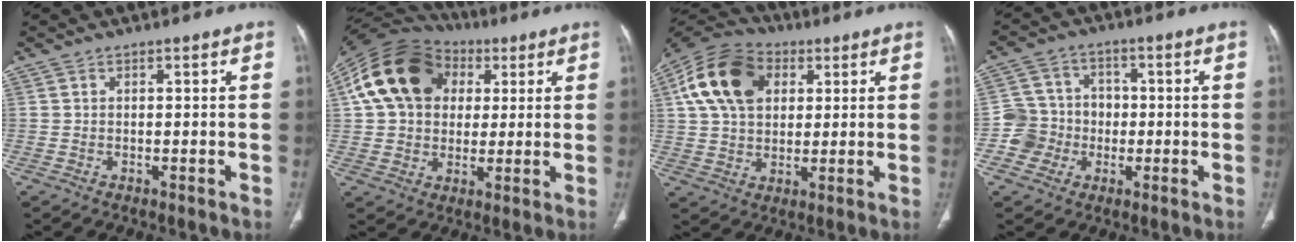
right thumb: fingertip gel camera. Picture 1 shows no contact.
{"total": 18.9, "force": [5.0, 14.4, 11.1], "torque": [-0.196, 0.020, 0.083]}
{"total": 16.2, "force": [4.8, 11.3, 10.5], "torque": [-0.185, 0.010, 0.081]}
{"total": 8.2, "force": [-1.9, 7.9, 1.1], "torque": [0.025, 0.028, -0.040]}